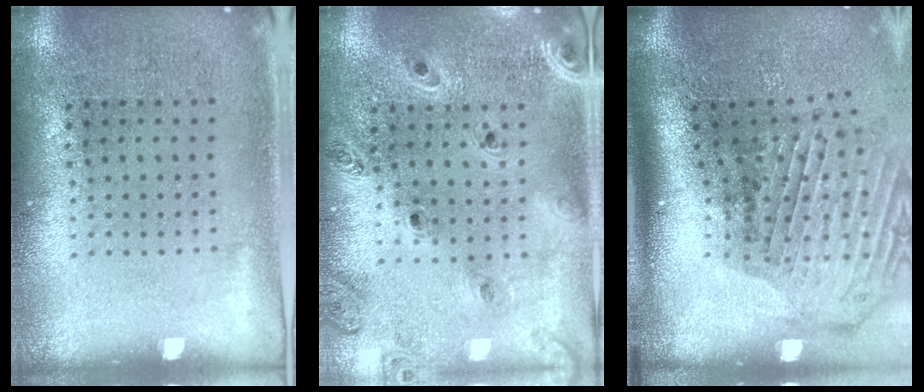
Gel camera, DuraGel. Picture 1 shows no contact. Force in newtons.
{"total": 1.3, "press": 1.3, "slide": 0.2}
{"total": 2.9, "press": 2.1, "slide": 2.0}